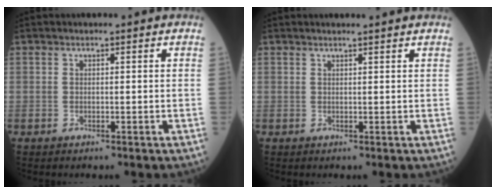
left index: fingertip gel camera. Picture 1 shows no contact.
{"total": 2.2, "force": [2.1, -0.3, 0.8], "torque": [-0.012, 0.006, 0.027]}